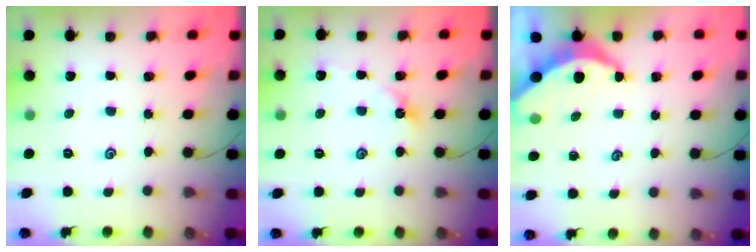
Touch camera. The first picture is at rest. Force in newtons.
{"total": 6.6, "press": 6.5, "slide": 0.7}
{"total": 5.3, "press": 5.3, "slide": 0.4}